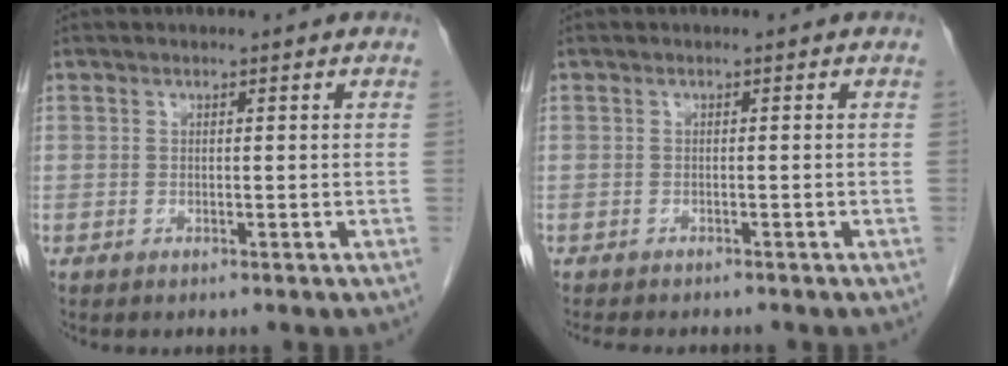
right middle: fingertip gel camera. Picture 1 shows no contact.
{"total": 5.0, "force": [-4.4, 1.3, 2.1], "torque": [-0.028, -0.007, -0.057]}